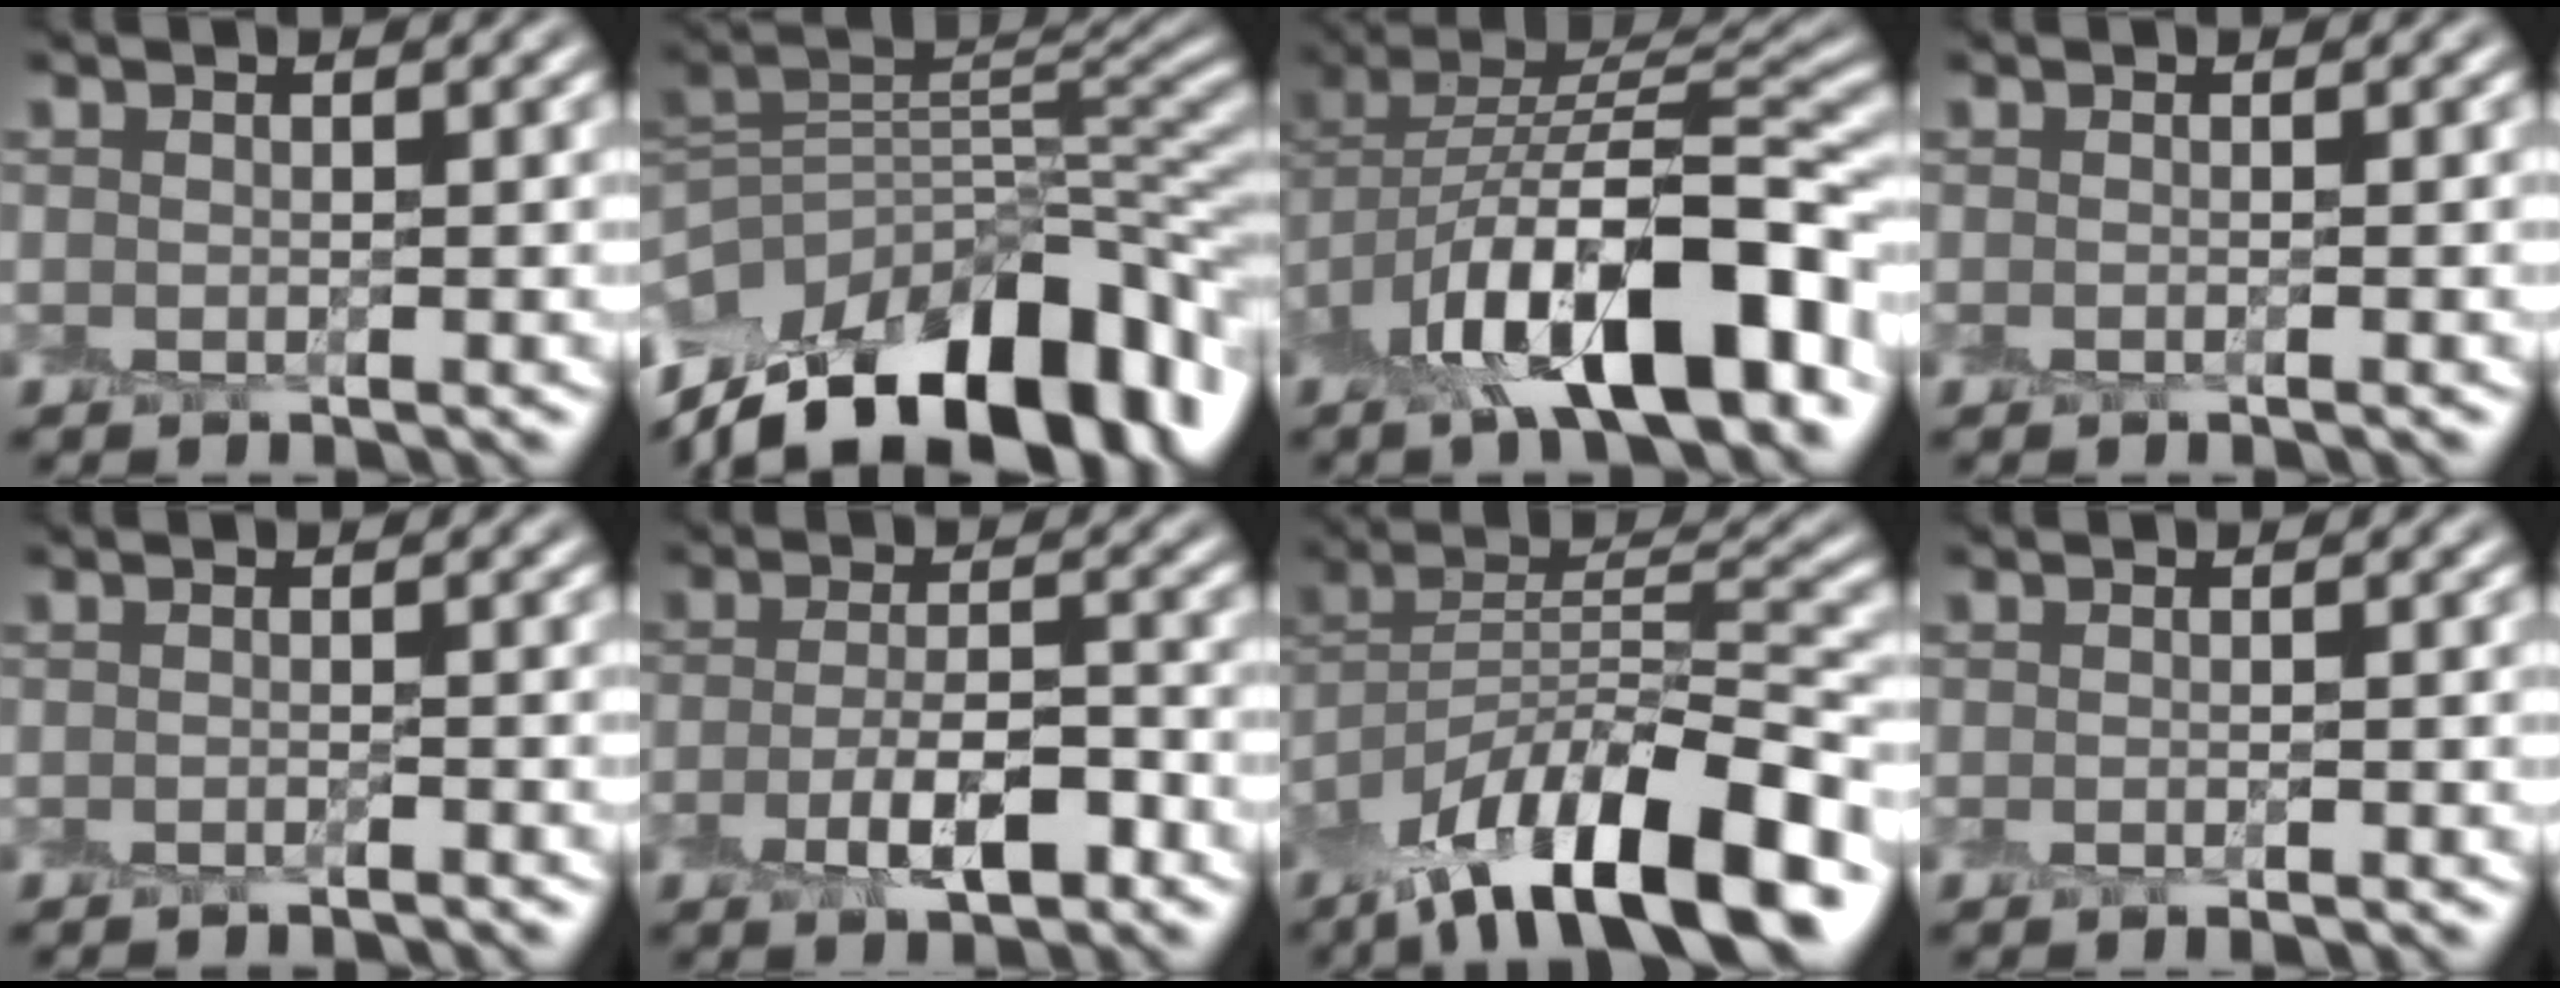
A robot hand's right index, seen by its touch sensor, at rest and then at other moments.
{"total": 15.3, "force": [-9.6, 7.1, 9.5], "torque": [-0.169, 0.024, -0.164]}
{"total": 13.7, "force": [-6.0, 6.0, 10.8], "torque": [-0.160, 0.003, -0.104]}
{"total": 0.8, "force": [-0.2, 0.2, 0.7], "torque": [-0.006, -0.007, -0.010]}
{"total": 1.0, "force": [-0.9, 0.0, 0.6], "torque": [0.000, -0.003, -0.019]}
{"total": 4.6, "force": [-1.9, 1.7, 3.8], "torque": [-0.074, 0.002, -0.035]}
{"total": 14.4, "force": [-9.5, 4.2, 9.9], "torque": [-0.160, 0.026, -0.167]}
{"total": 1.0, "force": [-0.3, 0.0, 0.9], "torque": [-0.015, -0.004, -0.008]}